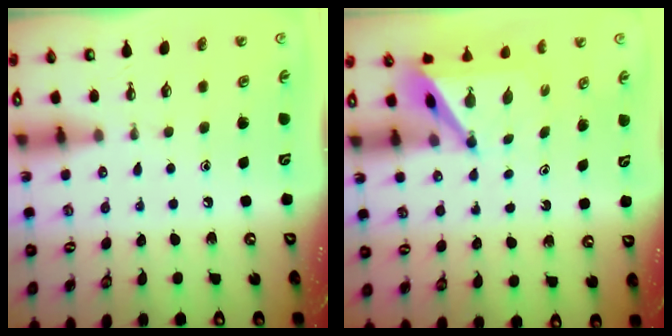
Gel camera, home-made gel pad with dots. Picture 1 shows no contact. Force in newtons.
{"total": 5.1, "press": 5.1, "slide": 0.2}